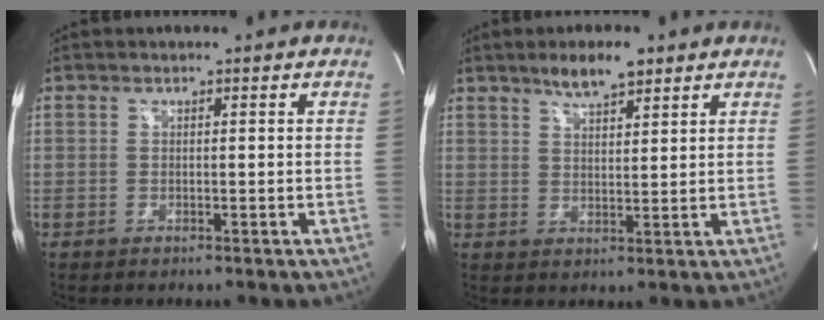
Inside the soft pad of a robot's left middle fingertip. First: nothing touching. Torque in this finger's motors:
{"motor_torque": [0.13, -0.11, 0.00, 0.04]}